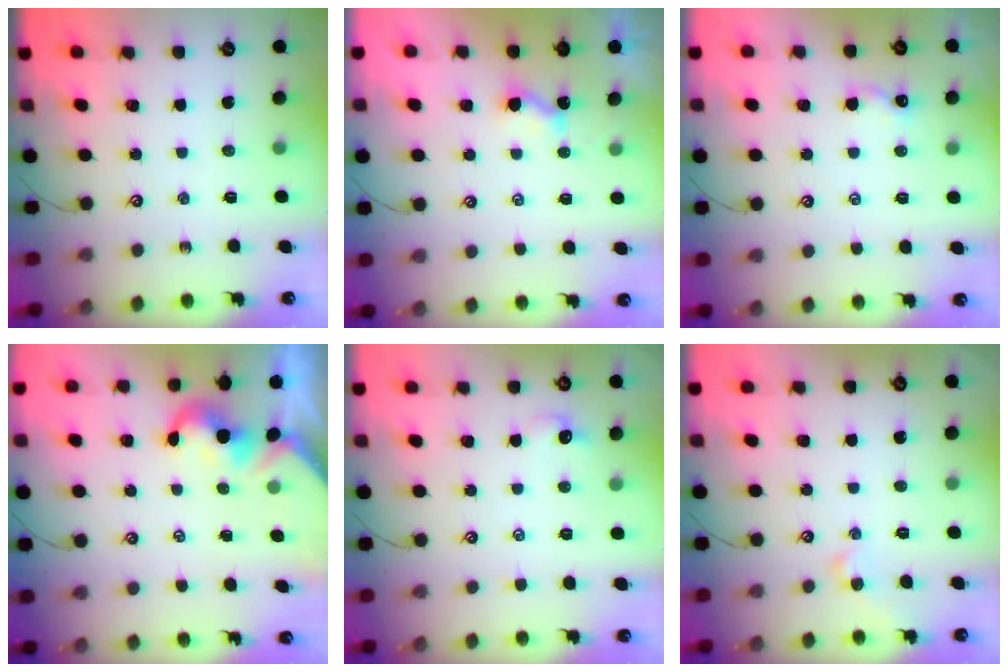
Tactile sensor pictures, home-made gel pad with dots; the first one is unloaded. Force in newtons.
{"total": 3.0, "press": 3.0, "slide": 0.0}
{"total": 2.3, "press": 2.2, "slide": 0.3}
{"total": 0.0}
{"total": 1.0, "press": 0.8, "slide": 0.6}
{"total": 2.5, "press": 2.5, "slide": 0.4}